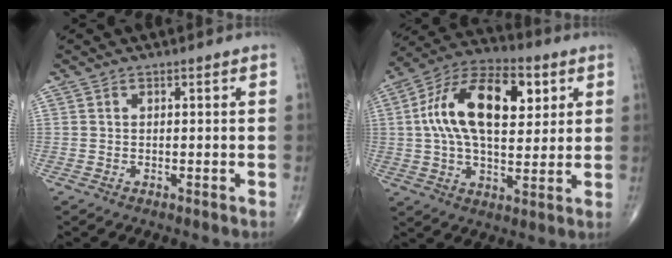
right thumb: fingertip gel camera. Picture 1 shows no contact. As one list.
[{"total": 20.3, "force": [4.8, 10.8, 16.4], "torque": [-0.267, 0.009, 0.073]}]